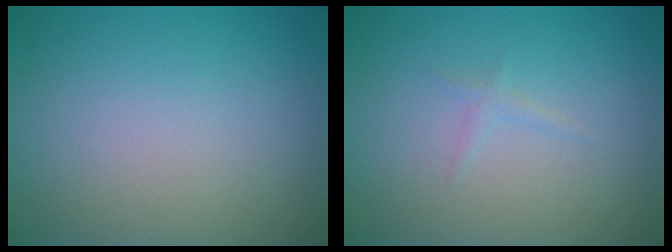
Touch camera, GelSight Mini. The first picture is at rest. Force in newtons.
{"total": 0.7, "press": 0.7, "slide": 0.1}